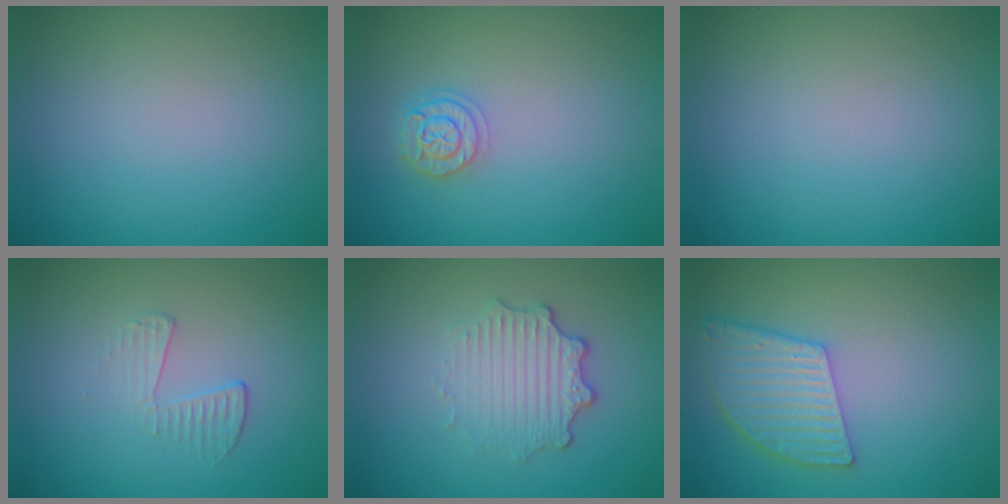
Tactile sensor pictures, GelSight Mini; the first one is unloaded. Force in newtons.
{"total": 2.5, "press": 2.1, "slide": 1.4}
{"total": 0.0}
{"total": 1.8, "press": 0.5, "slide": 1.7}
{"total": 3.4, "press": 2.7, "slide": 2.0}
{"total": 5.1, "press": 4.2, "slide": 2.9}